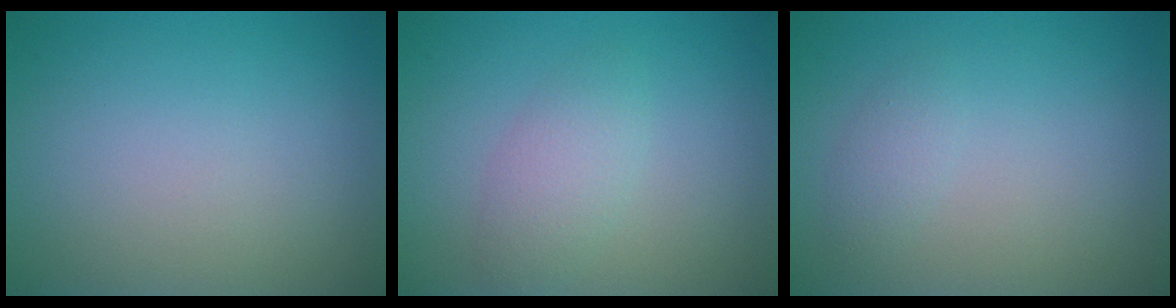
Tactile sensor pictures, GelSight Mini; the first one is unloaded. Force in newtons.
{"total": 2.4, "press": 2.4, "slide": 0.1}
{"total": 2.3, "press": 2.3, "slide": 0.2}